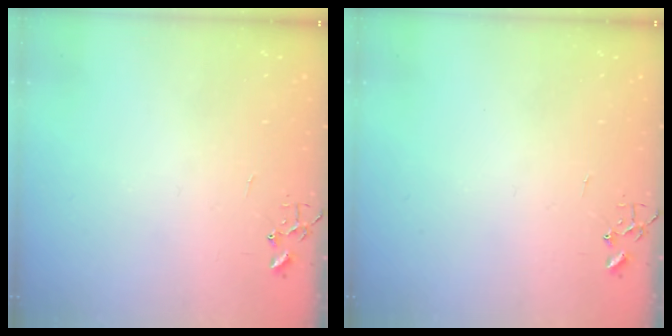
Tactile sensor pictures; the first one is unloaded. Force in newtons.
{"total": 0.0}